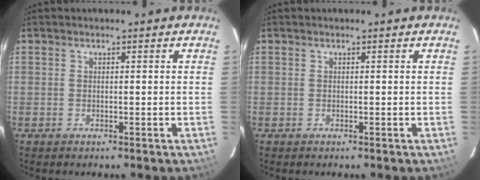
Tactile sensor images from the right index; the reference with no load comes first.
{"total": 0.0}